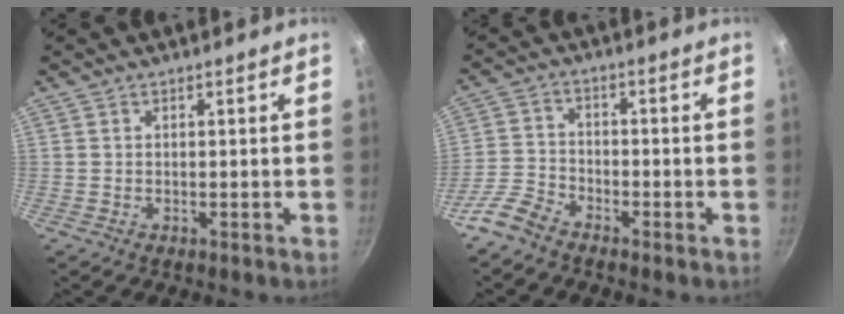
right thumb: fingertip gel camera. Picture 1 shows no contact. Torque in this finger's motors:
{"motor_torque": [2.63, 1.85, 0.69, -0.99, 0.05]}